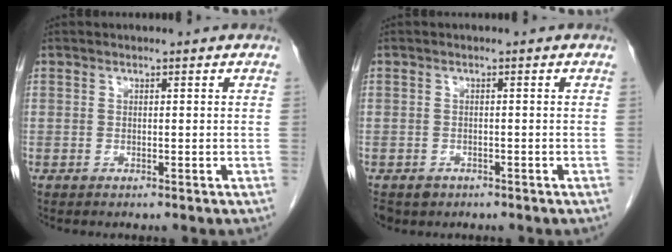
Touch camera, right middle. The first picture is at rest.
{"total": 4.0, "force": [-2.4, 3.1, 0.9], "torque": [-0.019, 0.000, -0.037]}